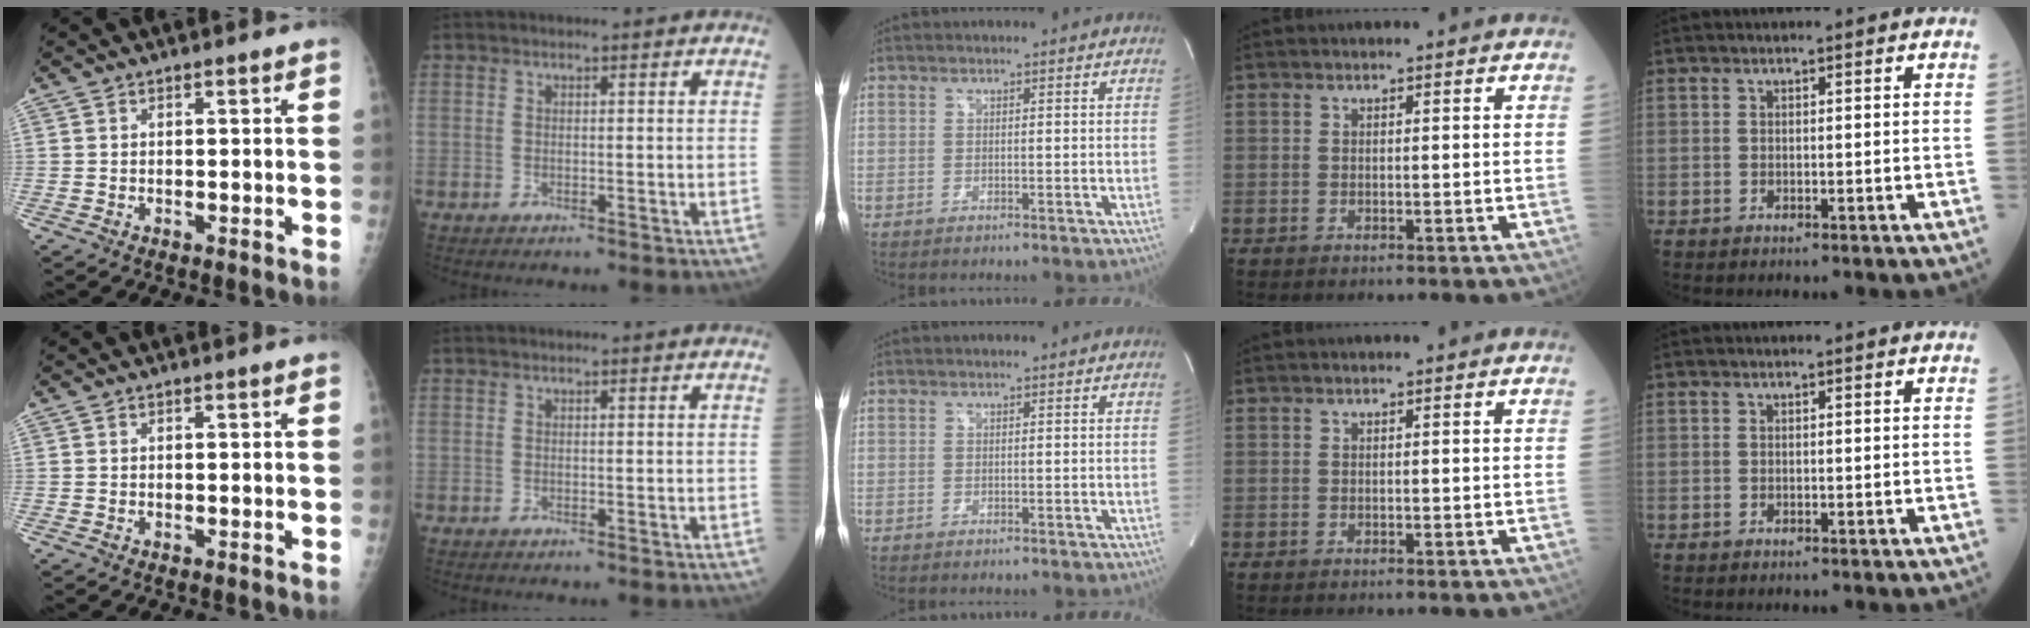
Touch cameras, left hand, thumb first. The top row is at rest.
{}